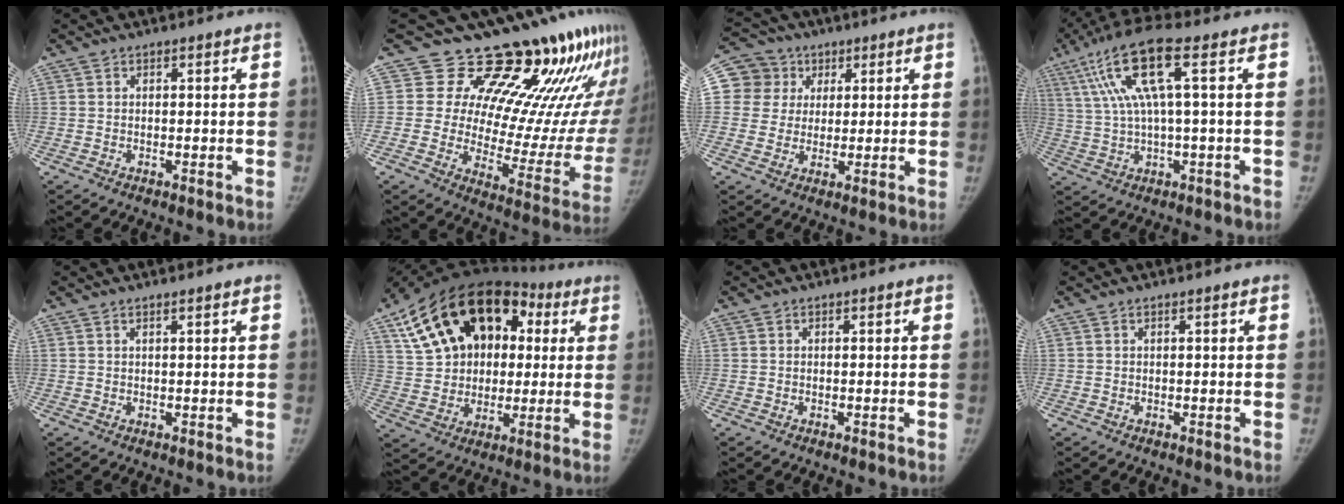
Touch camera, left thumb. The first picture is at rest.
{"total": 23.0, "force": [18.1, 8.7, 11.2], "torque": [-0.092, -0.116, 0.231]}
{"total": 8.7, "force": [2.7, 8.2, 0.7], "torque": [0.023, 0.003, 0.046]}
{"total": 12.3, "force": [4.1, 1.5, 11.5], "torque": [-0.262, 0.019, 0.077]}
{"total": 0.7, "force": [0.5, -0.1, 0.5], "torque": [-0.016, -0.004, 0.014]}
{"total": 23.5, "force": [7.5, 16.5, 15.0], "torque": [-0.226, 0.030, 0.123]}
{"total": 0.0}
{"total": 0.0}